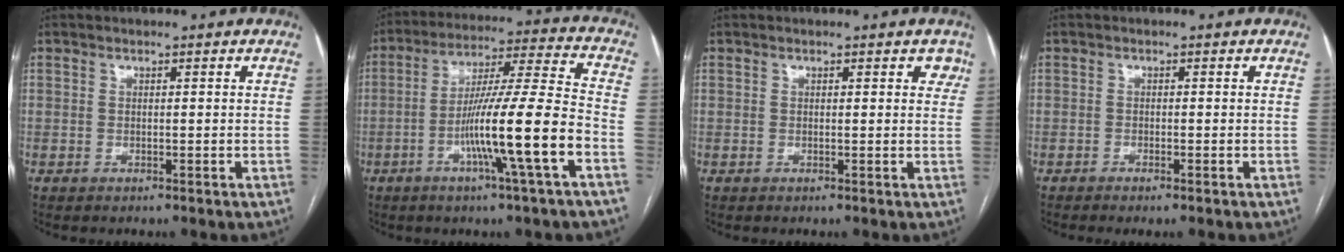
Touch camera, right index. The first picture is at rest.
{"total": 15.2, "force": [-5.4, -1.3, 14.2], "torque": [-0.247, -0.002, -0.096]}
{"total": 2.2, "force": [1.1, 1.2, 1.5], "torque": [-0.008, 0.006, 0.007]}
{"total": 1.5, "force": [-1.2, 0.1, 0.9], "torque": [-0.015, -0.002, -0.016]}